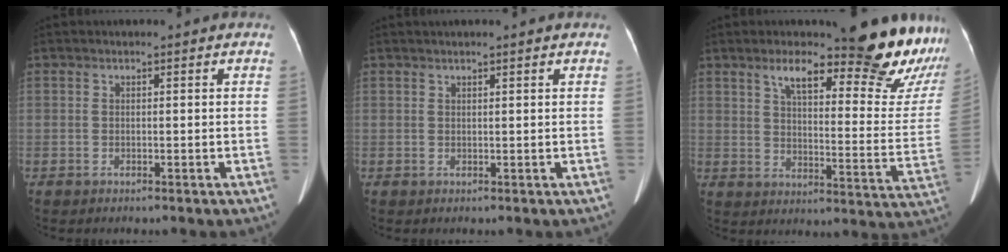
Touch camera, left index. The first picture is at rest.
{"total": 1.8, "force": [1.5, -0.2, 1.1], "torque": [-0.013, 0.019, 0.025]}
{"total": 22.2, "force": [17.7, 3.3, 13.1], "torque": [-0.169, -0.047, 0.222]}